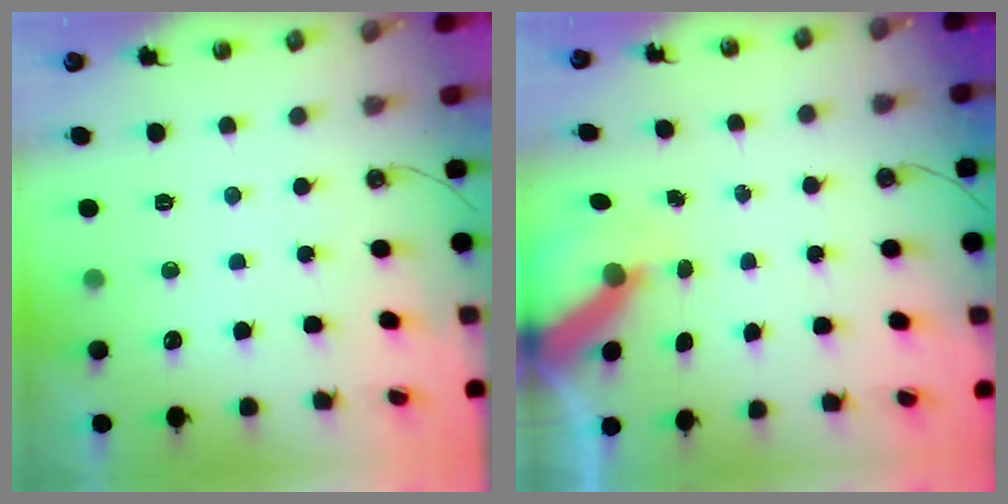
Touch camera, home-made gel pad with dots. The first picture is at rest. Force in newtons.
{"total": 7.0, "press": 7.0, "slide": 0.9}